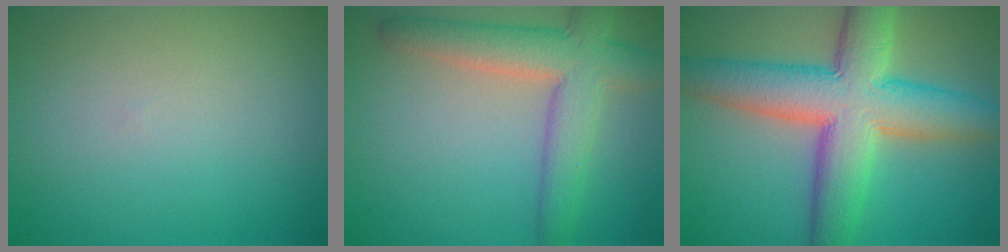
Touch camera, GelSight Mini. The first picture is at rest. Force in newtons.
{"total": 6.4, "press": 6.4, "slide": 0.4}
{"total": 10.8, "press": 10.8, "slide": 0.5}